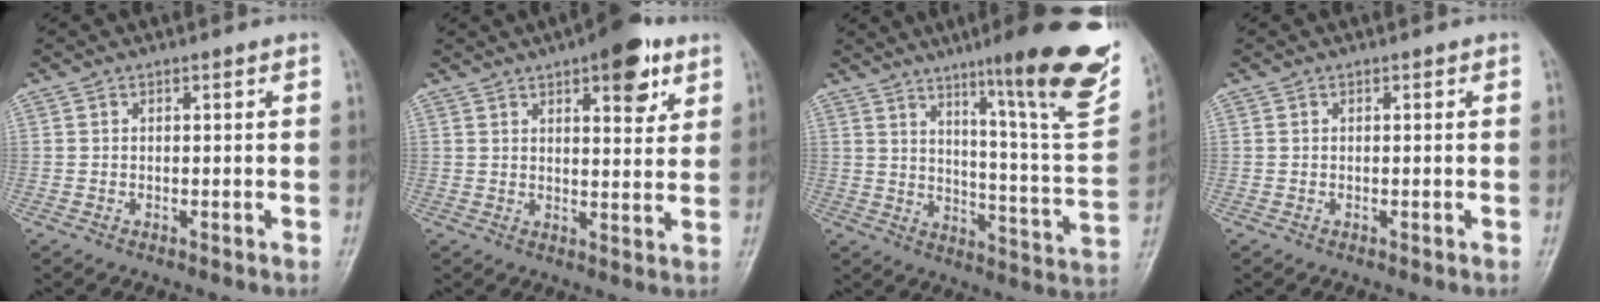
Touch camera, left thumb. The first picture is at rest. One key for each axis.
{"total": 10.0, "fx": 5.5, "fy": 3.8, "fz": 7.4, "tx": -0.076, "ty": -0.022, "tz": 0.071}
{"total": 23.7, "fx": 14.2, "fy": 2.7, "fz": 18.8, "tx": -0.233, "ty": -0.070, "tz": 0.206}
{"total": 0.0}